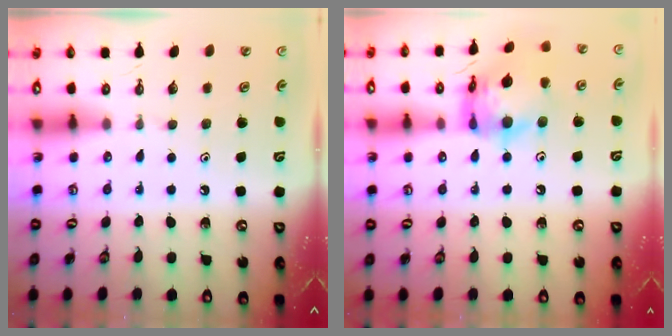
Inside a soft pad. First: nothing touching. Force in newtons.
{"total": 15.1, "press": 15.0, "slide": 1.7}